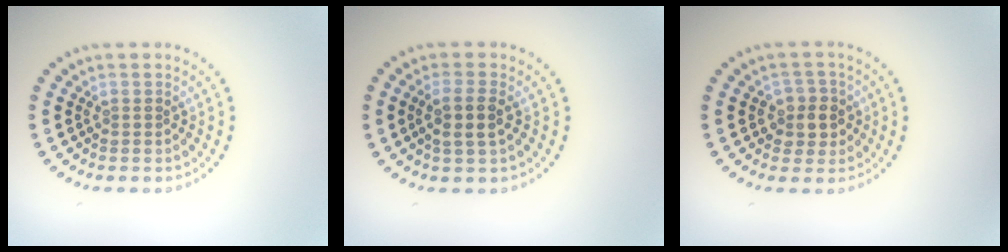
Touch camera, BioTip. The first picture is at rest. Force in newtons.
{"total": 2.5, "press": 2.2, "slide": 1.1}
{"total": 2.6, "press": 2.4, "slide": 1.1}